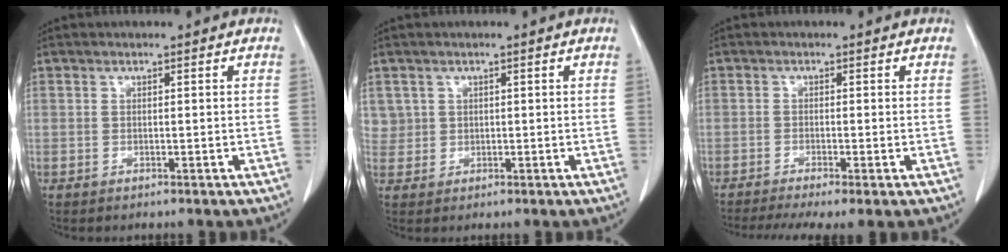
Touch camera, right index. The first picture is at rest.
{"total": 2.4, "force": [1.0, 2.1, -0.1], "torque": [0.019, 0.004, 0.012]}
{"total": 6.8, "force": [-4.8, 0.8, 4.7], "torque": [-0.074, -0.011, -0.079]}